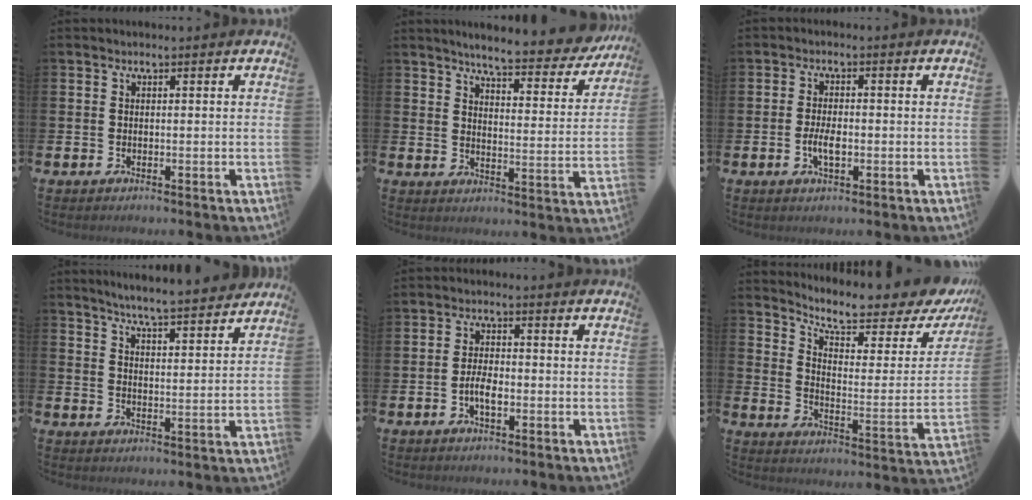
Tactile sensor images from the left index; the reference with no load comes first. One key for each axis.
{"total": 5.7, "fx": 5.4, "fy": 0.5, "fz": 1.9, "tx": -0.048, "ty": -0.047, "tz": 0.086}
{"total": 3.1, "fx": -0.7, "fy": 1.4, "fz": 2.7, "tx": -0.049, "ty": 0.002, "tz": -0.013}
{"total": 5.9, "fx": 5.7, "fy": -0.4, "fz": 1.2, "tx": -0.038, "ty": -0.040, "tz": 0.099}
{"total": 3.1, "fx": -0.9, "fy": 1.4, "fz": 2.6, "tx": -0.046, "ty": 0.004, "tz": -0.018}
{"total": 8.4, "fx": 7.5, "fy": 1.6, "fz": 3.6, "tx": -0.082, "ty": -0.055, "tz": 0.122}